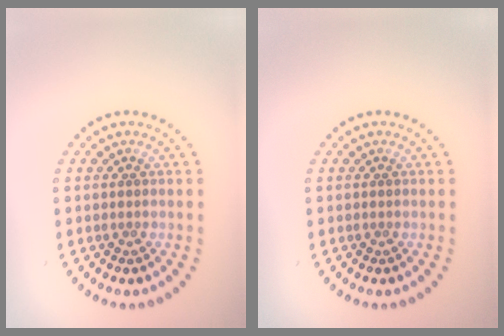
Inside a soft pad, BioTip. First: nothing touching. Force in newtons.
{"total": 0.0}